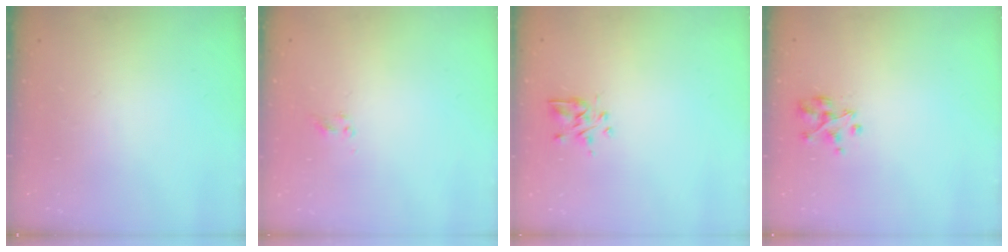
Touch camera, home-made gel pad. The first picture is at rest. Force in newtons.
{"total": 1.9, "press": 1.7, "slide": 0.9}
{"total": 2.9, "press": 2.7, "slide": 1.0}
{"total": 2.9, "press": 2.9, "slide": 0.2}